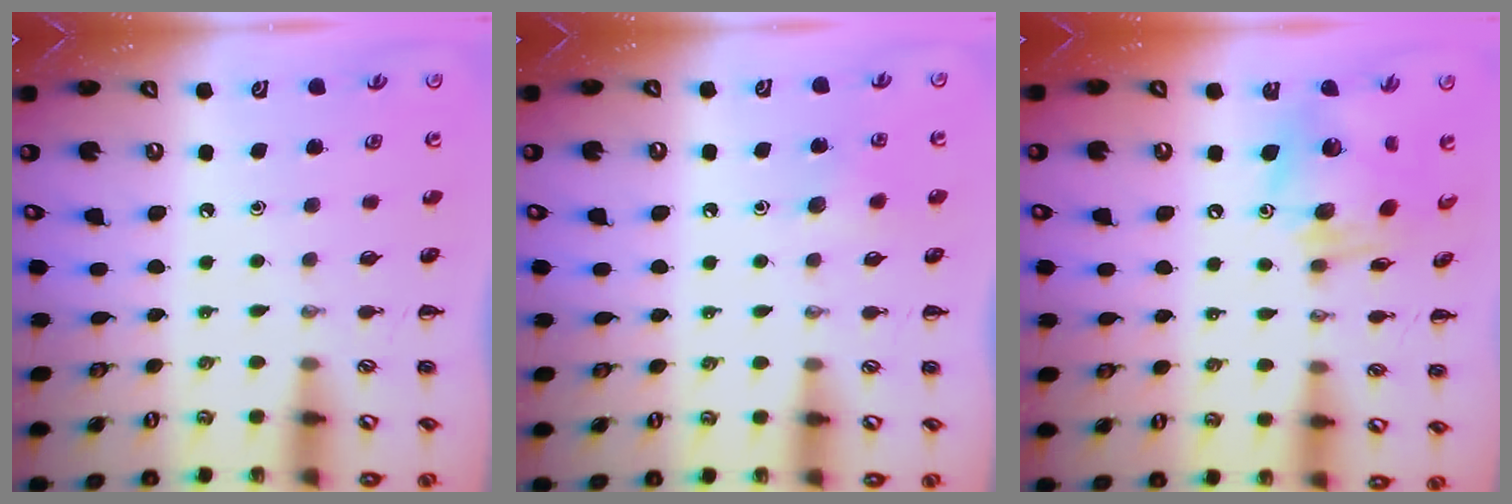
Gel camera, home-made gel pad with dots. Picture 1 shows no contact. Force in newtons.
{"total": 5.9, "press": 5.7, "slide": 1.4}
{"total": 13.3, "press": 13.2, "slide": 2.1}